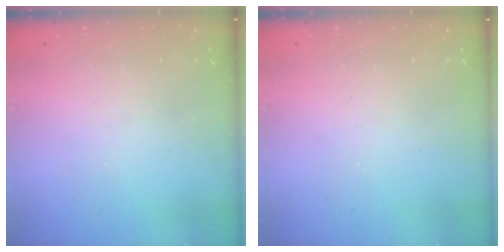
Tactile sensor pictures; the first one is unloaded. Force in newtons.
{"total": 0.0}